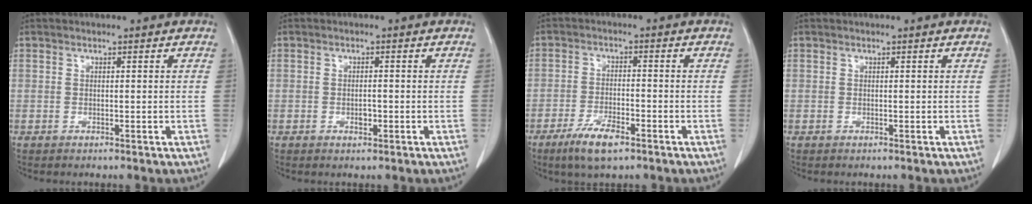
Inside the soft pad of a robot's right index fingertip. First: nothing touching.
{"total": 1.6, "force": [-0.4, 0.8, 1.4], "torque": [-0.026, 0.000, -0.004]}
{"total": 6.3, "force": [-3.9, 1.8, 4.6], "torque": [-0.093, -0.008, -0.067]}
{"total": 0.0}